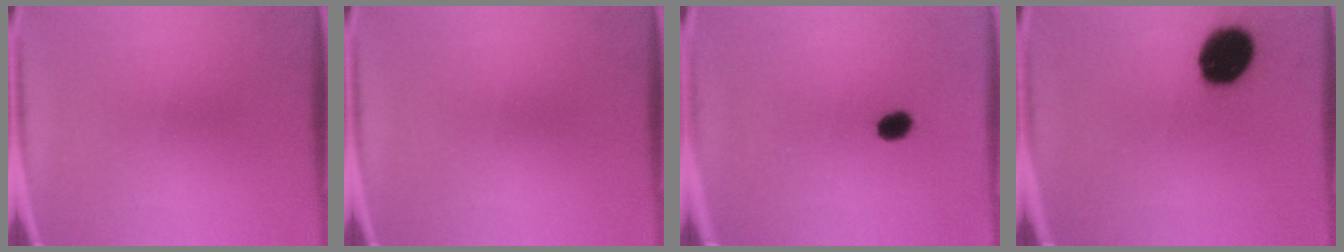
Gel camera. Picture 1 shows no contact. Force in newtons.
{"total": 0.0}
{"total": 3.4}
{"total": 14.8}